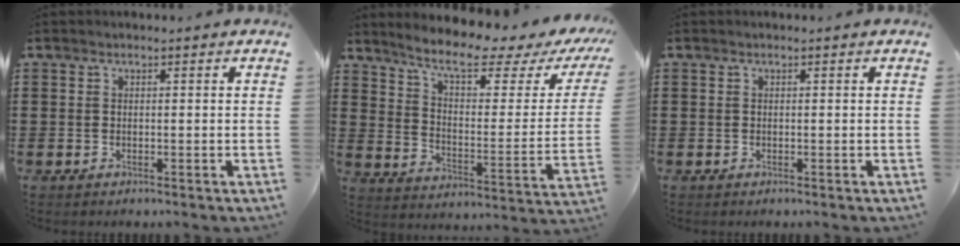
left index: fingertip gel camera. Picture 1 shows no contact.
{"total": 8.7, "force": [6.5, 1.4, 5.7], "torque": [-0.120, -0.036, 0.105]}
{"total": 0.0}